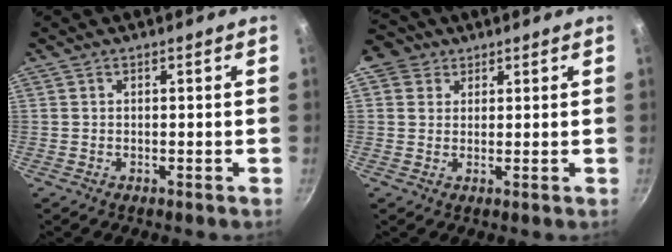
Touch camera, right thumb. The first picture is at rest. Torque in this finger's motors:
{"motor_torque": [0.15, 0.19, 0.53, -0.47, 0.15]}